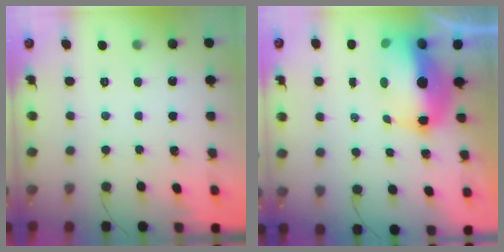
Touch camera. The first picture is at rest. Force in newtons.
{"total": 11.7, "press": 11.5, "slide": 2.4}